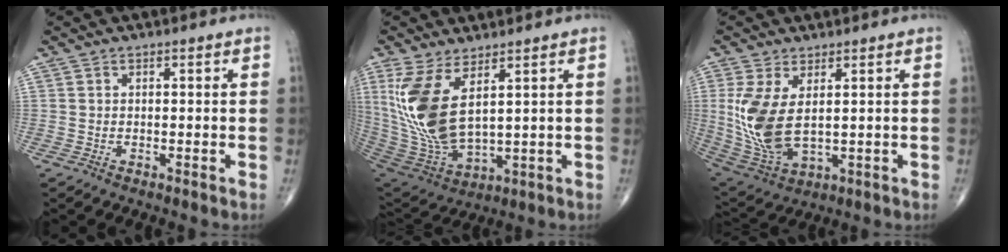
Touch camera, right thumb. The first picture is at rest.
{"total": 15.2, "force": [5.0, 6.5, 12.8], "torque": [-0.272, -0.032, 0.117]}
{"total": 12.1, "force": [1.5, 6.1, 10.4], "torque": [-0.226, -0.017, 0.048]}